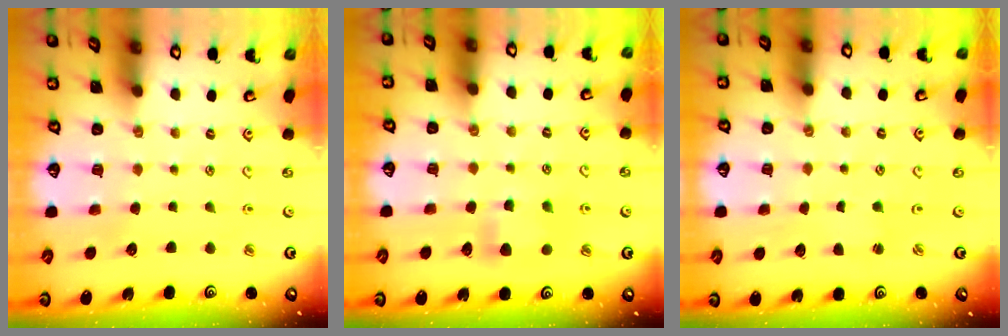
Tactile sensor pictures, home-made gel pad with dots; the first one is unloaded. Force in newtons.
{"total": 6.2, "press": 6.1, "slide": 0.6}
{"total": 0.8, "press": 0.7, "slide": 0.3}